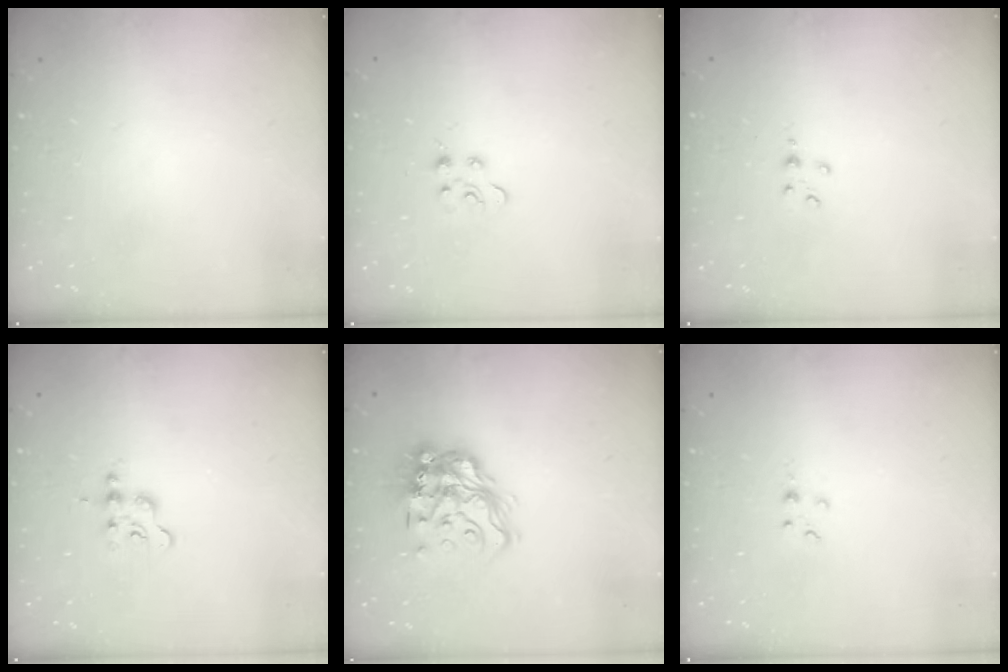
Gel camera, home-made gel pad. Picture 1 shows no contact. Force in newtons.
{"total": 2.9, "press": 2.9, "slide": 0.3}
{"total": 3.4, "press": 3.4, "slide": 0.5}
{"total": 2.8, "press": 2.8, "slide": 0.3}
{"total": 15.7, "press": 15.7, "slide": 1.0}
{"total": 1.0, "press": 1.0, "slide": 0.1}